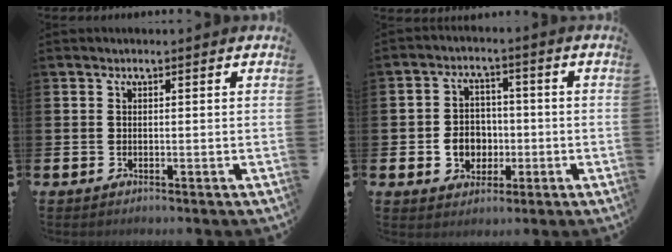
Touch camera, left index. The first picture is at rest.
{"total": 5.1, "force": [-0.9, 4.6, 2.1], "torque": [-0.029, 0.004, -0.023]}